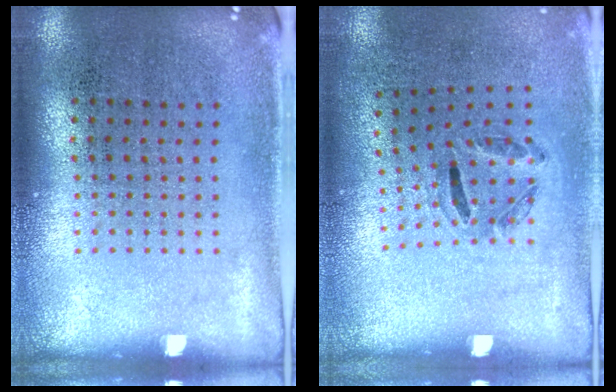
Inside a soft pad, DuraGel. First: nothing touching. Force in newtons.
{"total": 1.2, "press": 0.6, "slide": 1.0}